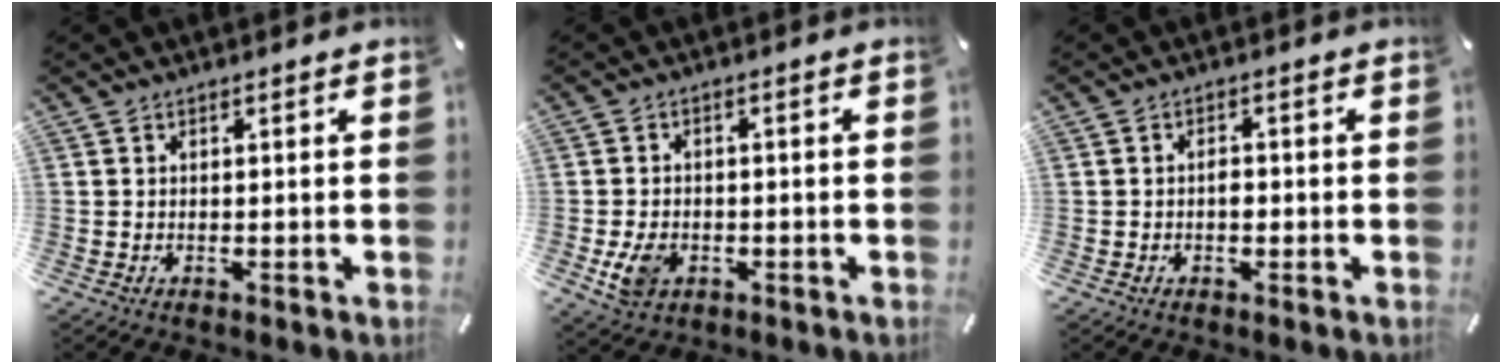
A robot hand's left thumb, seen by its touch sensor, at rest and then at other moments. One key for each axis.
{"total": 6.6, "fx": -2.0, "fy": 4.8, "fz": 4.0, "tx": -0.088, "ty": 0.001, "tz": -0.038}
{"total": 2.0, "fx": -0.4, "fy": 1.3, "fz": 1.5, "tx": -0.029, "ty": 0.004, "tz": -0.009}